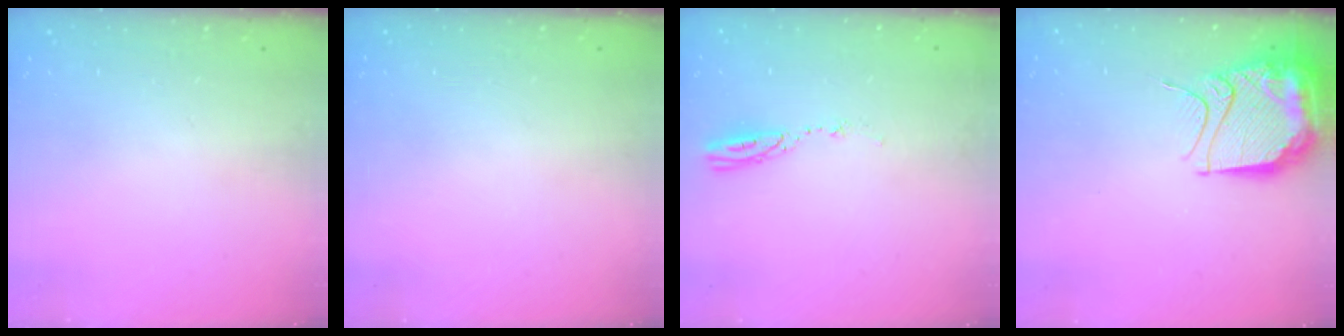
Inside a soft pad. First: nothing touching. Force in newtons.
{"total": 0.0}
{"total": 3.6, "press": 3.6, "slide": 0.3}
{"total": 15.8, "press": 15.6, "slide": 2.5}